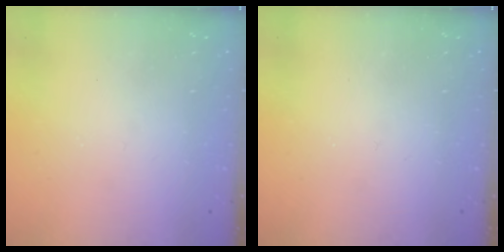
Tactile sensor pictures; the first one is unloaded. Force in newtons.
{"total": 0.0}